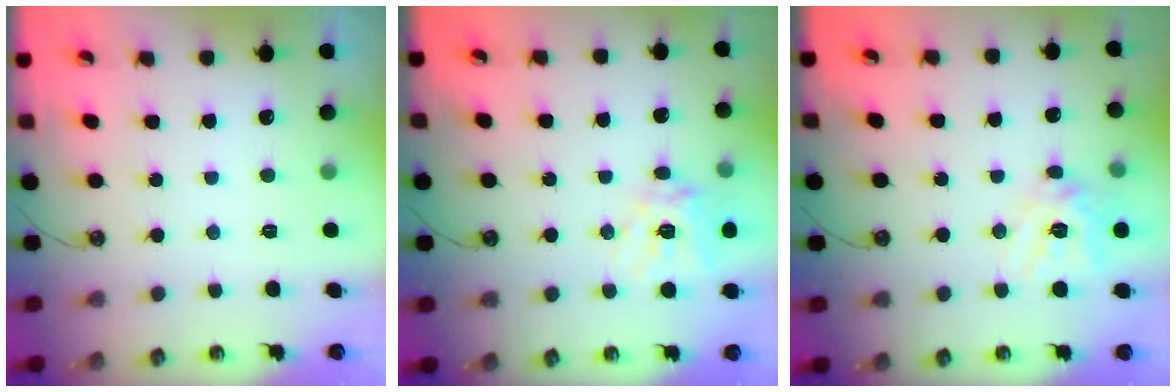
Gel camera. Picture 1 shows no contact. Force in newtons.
{"total": 14.2, "press": 14.1, "slide": 1.7}
{"total": 12.7, "press": 12.6, "slide": 1.4}